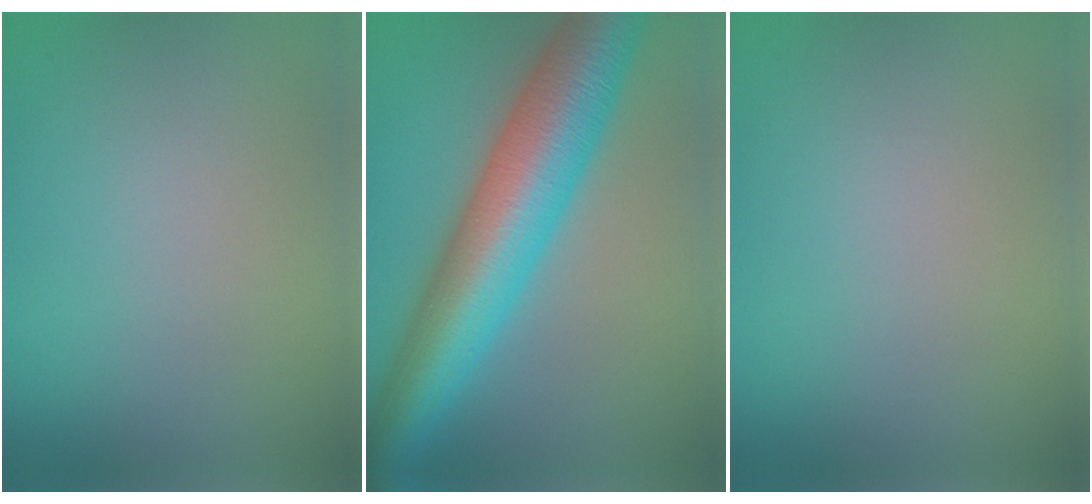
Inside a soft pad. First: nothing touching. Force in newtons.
{"total": 11.4, "press": 11.4, "slide": 0.2}
{"total": 0.0}